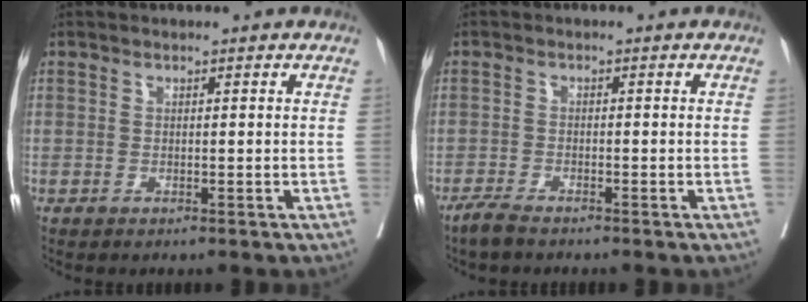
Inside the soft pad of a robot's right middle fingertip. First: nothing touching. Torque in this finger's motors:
{"motor_torque": [0.47, -0.49, 0.01, 0.02]}